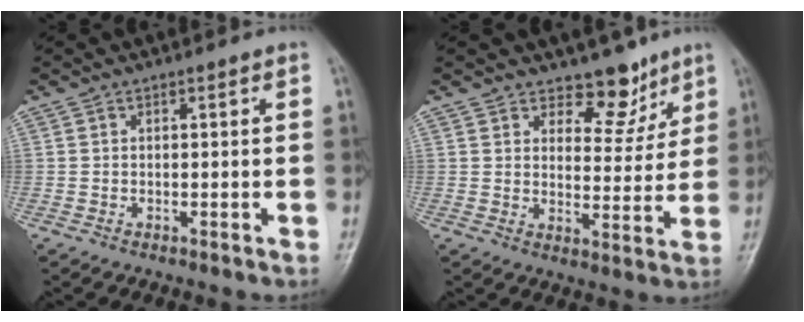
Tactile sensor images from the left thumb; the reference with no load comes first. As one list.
[{"total": 7.2, "force": [5.5, 4.0, 2.3], "torque": [0.007, -0.040, 0.085]}]